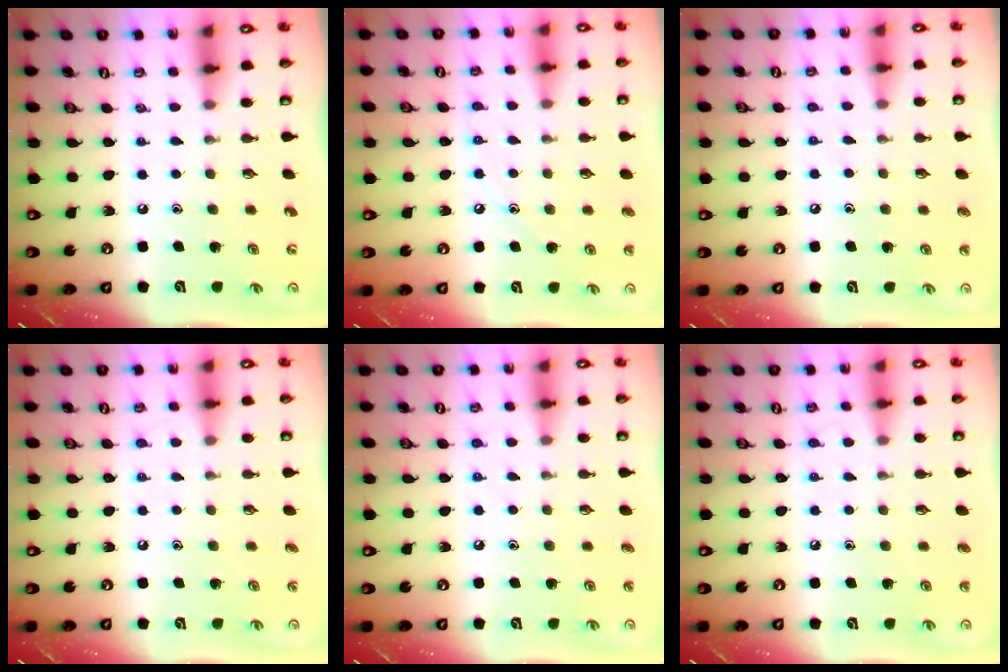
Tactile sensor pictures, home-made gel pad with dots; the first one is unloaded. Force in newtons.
{"total": 5.4, "press": 5.3, "slide": 0.6}
{"total": 5.3, "press": 5.3, "slide": 0.5}
{"total": 5.0, "press": 5.0, "slide": 0.6}
{"total": 5.7, "press": 5.6, "slide": 1.1}
{"total": 4.3, "press": 4.3, "slide": 0.4}